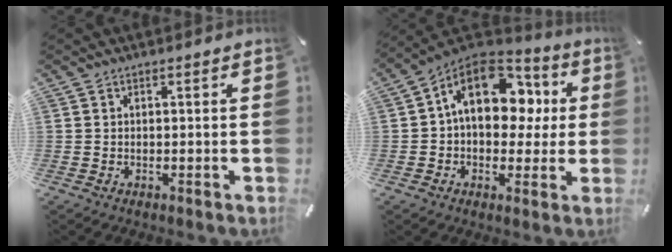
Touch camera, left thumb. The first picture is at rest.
{"total": 16.8, "force": [4.7, 11.3, 11.4], "torque": [-0.193, -0.013, 0.085]}